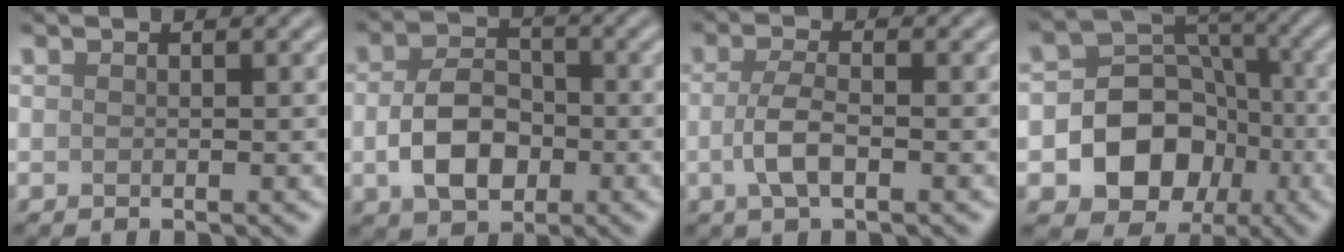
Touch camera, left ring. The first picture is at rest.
{"total": 5.7, "force": [-1.0, 3.8, 4.0], "torque": [-0.080, -0.004, -0.022]}
{"total": 3.1, "force": [-0.7, 1.1, 2.8], "torque": [-0.061, -0.002, -0.018]}
{"total": 9.1, "force": [-2.7, 7.5, 4.4], "torque": [-0.048, 0.004, -0.073]}